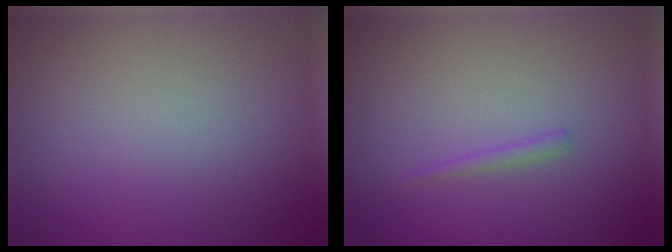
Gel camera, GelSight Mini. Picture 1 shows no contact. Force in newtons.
{"total": 0.7, "press": 0.7, "slide": 0.1}